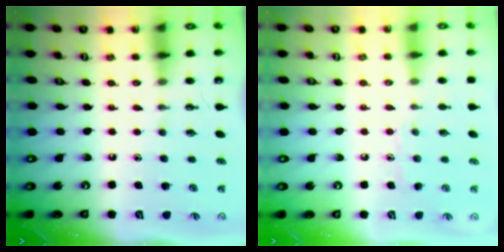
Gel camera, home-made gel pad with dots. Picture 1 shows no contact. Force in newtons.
{"total": 5.9, "press": 5.8, "slide": 0.7}